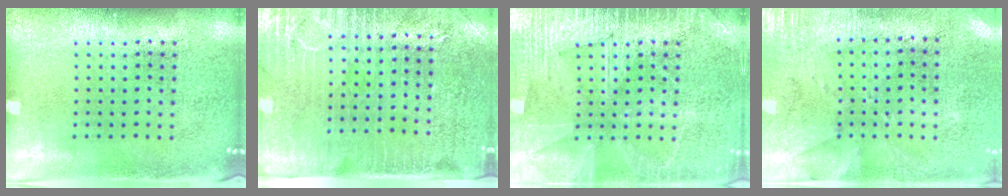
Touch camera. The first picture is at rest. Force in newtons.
{"total": 3.2, "press": 2.8, "slide": 1.6}
{"total": 5.6, "press": 5.5, "slide": 0.7}
{"total": 2.8, "press": 2.3, "slide": 1.7}